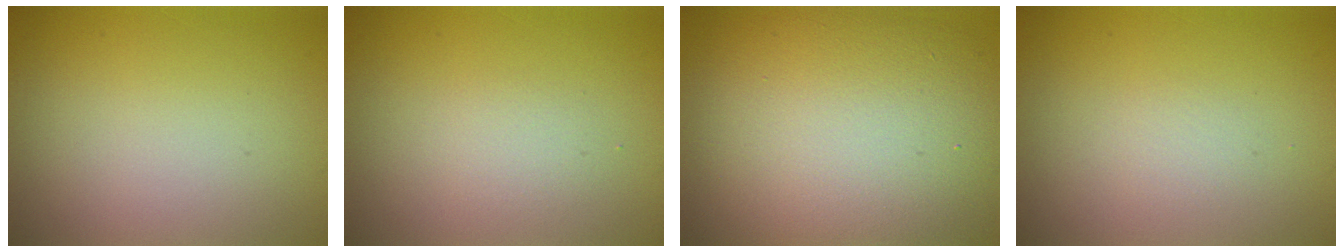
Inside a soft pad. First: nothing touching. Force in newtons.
{"total": 1.2, "press": 1.2, "slide": 0.0}
{"total": 14.1, "press": 14.1, "slide": 0.2}
{"total": 0.9, "press": 0.9, "slide": 0.0}